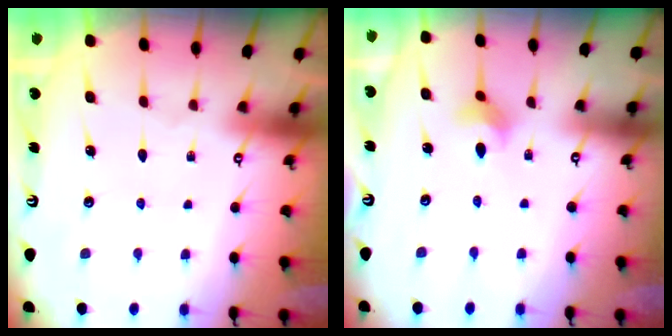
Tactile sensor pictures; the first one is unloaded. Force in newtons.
{"total": 3.7, "press": 3.6, "slide": 0.8}